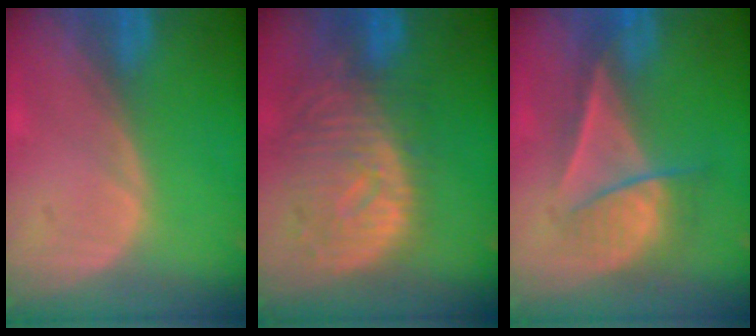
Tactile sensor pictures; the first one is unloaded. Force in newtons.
{"total": 11.3, "press": 9.9, "slide": 5.6}
{"total": 6.4, "press": 6.1, "slide": 2.1}